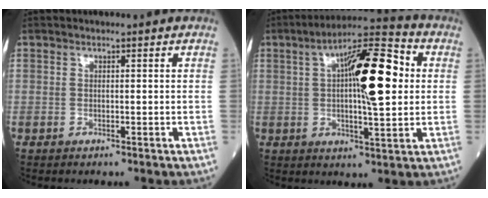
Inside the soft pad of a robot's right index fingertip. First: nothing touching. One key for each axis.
{"total": 14.5, "fx": 2.6, "fy": 3.0, "fz": 14.0, "tx": -0.224, "ty": 0.028, "tz": 0.034}